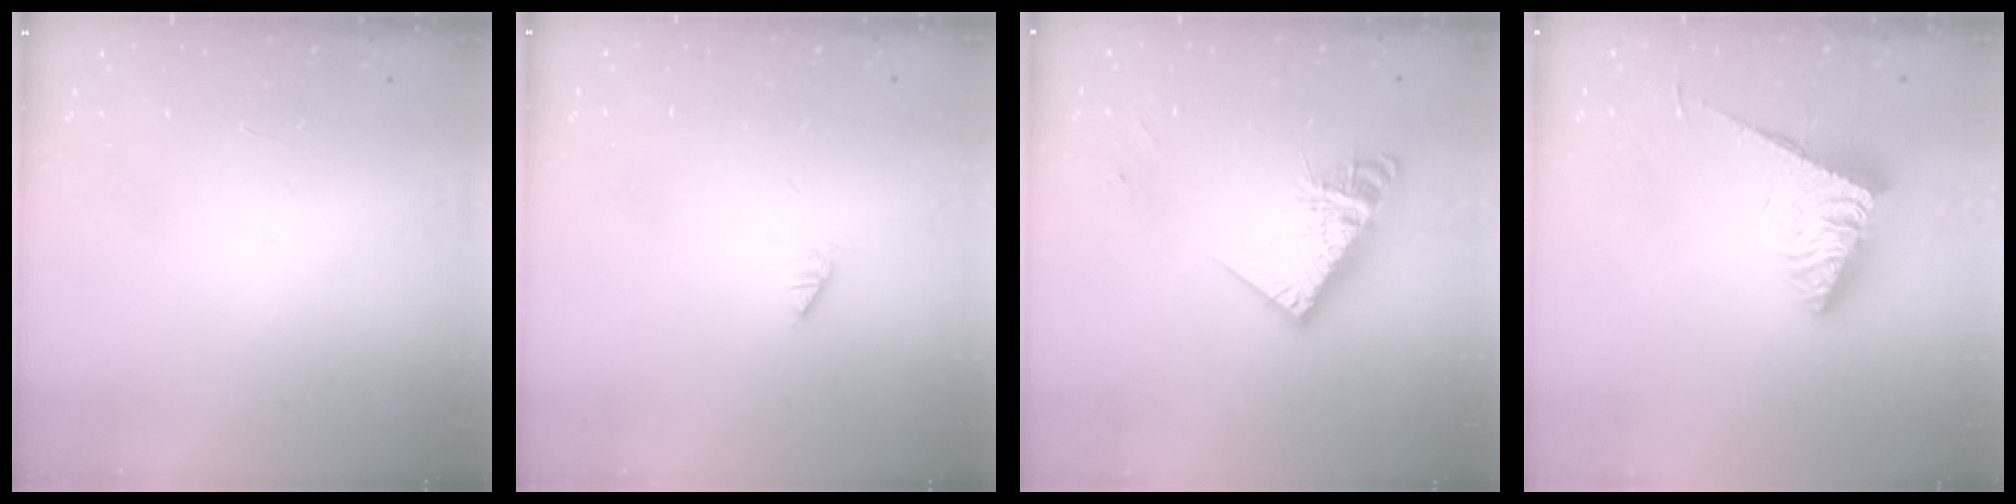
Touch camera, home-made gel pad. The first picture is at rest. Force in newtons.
{"total": 0.0}
{"total": 15.3, "press": 15.2, "slide": 1.1}
{"total": 6.1, "press": 6.1, "slide": 0.3}